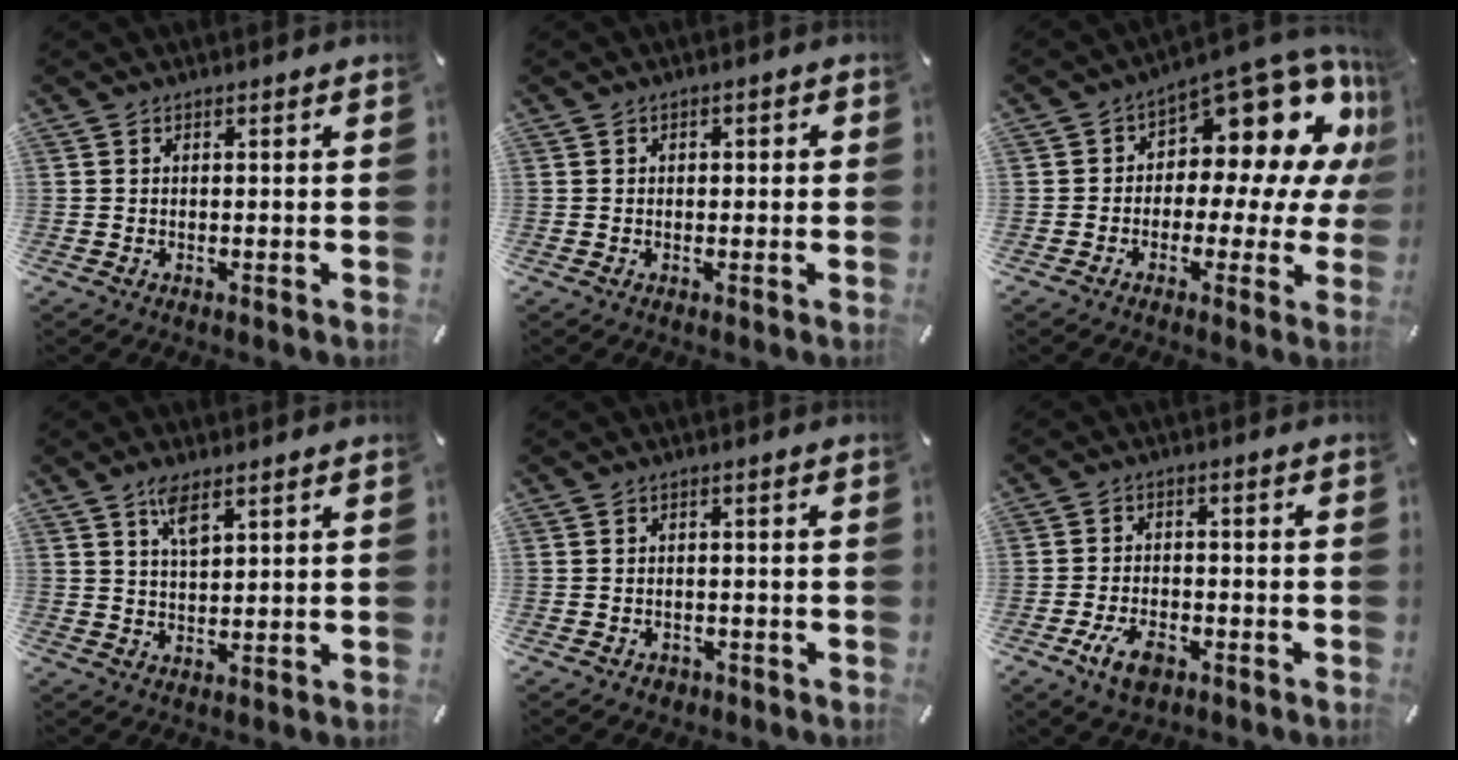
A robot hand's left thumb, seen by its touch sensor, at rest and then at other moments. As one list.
[{"total": 1.2, "force": [-0.3, 0.9, 0.6], "torque": [-0.012, 0.005, -0.008]}, {"total": 13.6, "force": [7.3, 6.8, 9.3], "torque": [-0.122, -0.078, 0.117]}, {"total": 4.8, "force": [3.0, 1.7, 3.4], "torque": [-0.066, -0.003, 0.051]}, {"total": 1.8, "force": [-1.0, 1.4, 0.6], "torque": [-0.010, 0.005, -0.022]}, {"total": 7.0, "force": [-3.4, 4.0, 4.5], "torque": [-0.094, 0.014, -0.063]}]